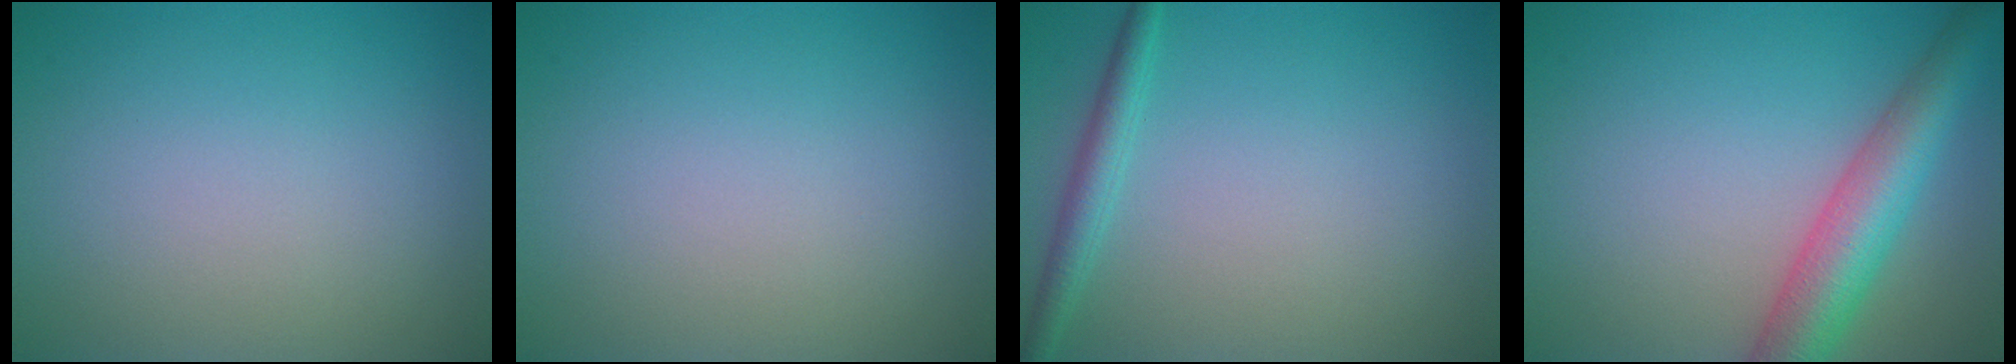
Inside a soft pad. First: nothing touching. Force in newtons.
{"total": 0.0}
{"total": 2.0, "press": 2.0, "slide": 0.1}
{"total": 6.2, "press": 6.2, "slide": 0.2}